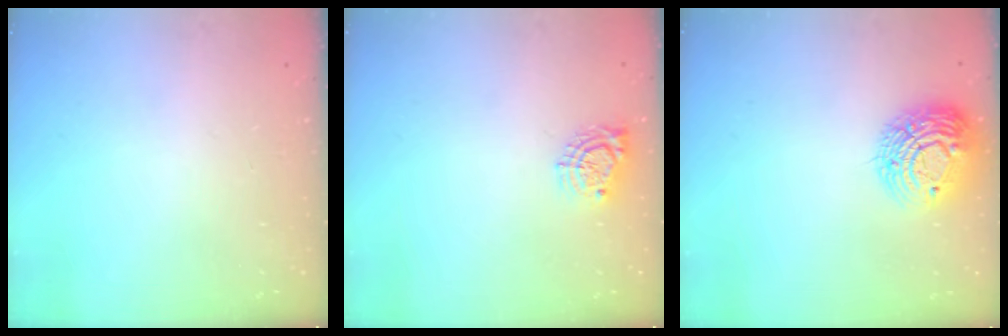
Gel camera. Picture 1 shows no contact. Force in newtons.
{"total": 7.9, "press": 7.9, "slide": 0.4}
{"total": 13.0, "press": 13.0, "slide": 1.0}